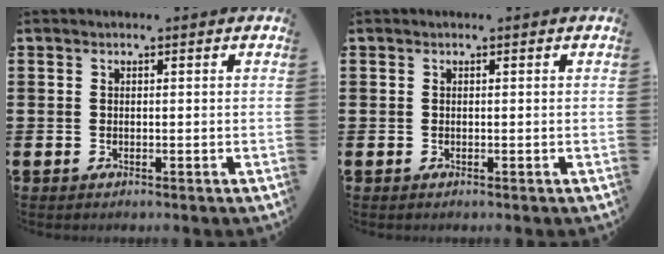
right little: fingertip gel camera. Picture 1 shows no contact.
{"total": 0.0}